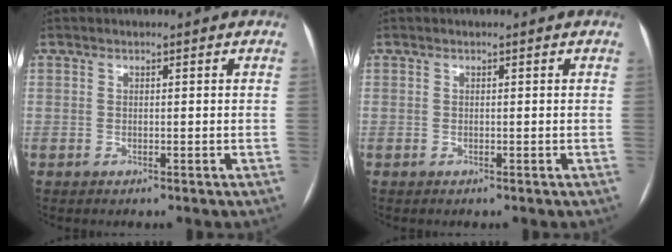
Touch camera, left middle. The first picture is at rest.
{"total": 0.0}